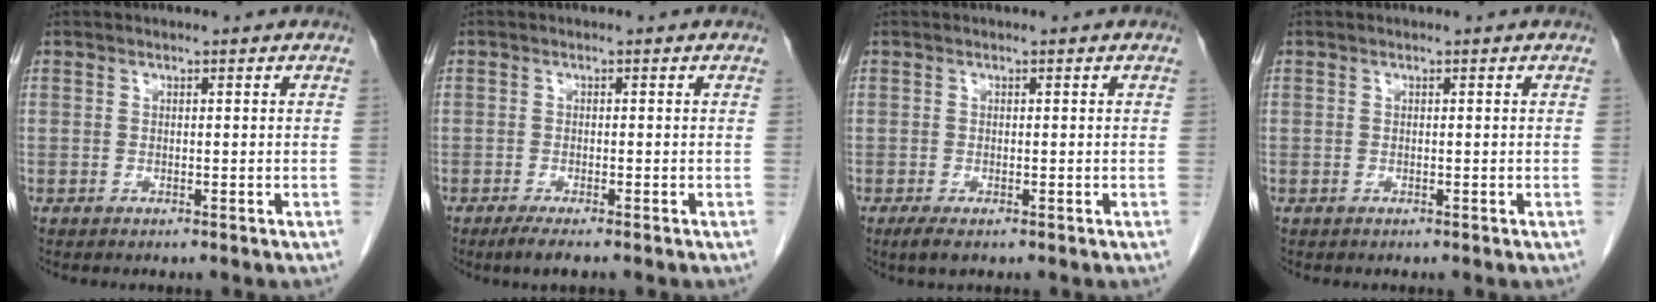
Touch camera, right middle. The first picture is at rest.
{"total": 2.6, "force": [-1.9, 0.1, 1.7], "torque": [-0.033, -0.007, -0.034]}
{"total": 1.9, "force": [-1.3, 0.5, 1.4], "torque": [-0.030, -0.006, -0.021]}
{"total": 0.0}